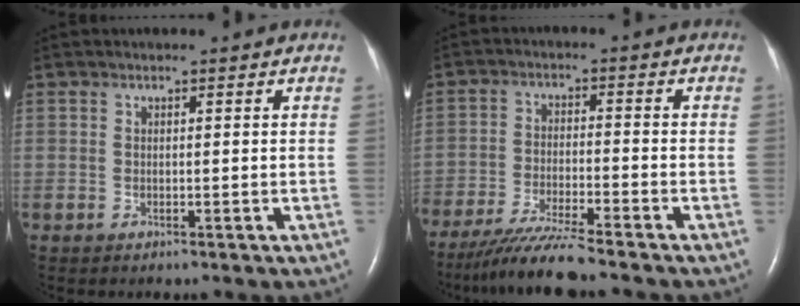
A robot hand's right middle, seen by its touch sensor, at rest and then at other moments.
{"total": 8.1, "force": [-7.1, -0.8, 3.9], "torque": [-0.071, -0.029, -0.129]}